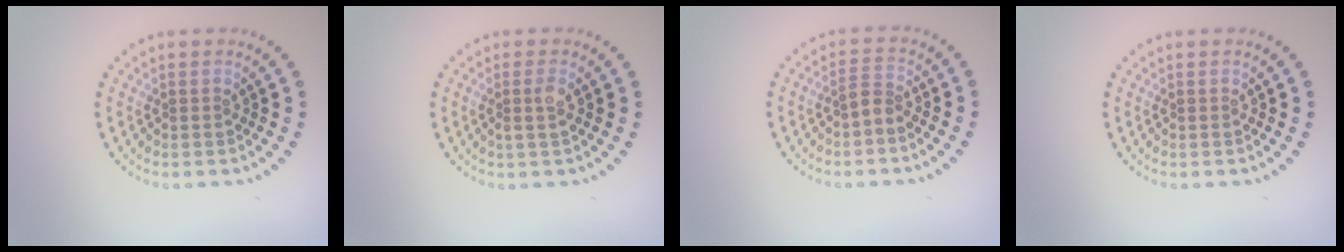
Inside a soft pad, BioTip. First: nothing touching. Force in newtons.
{"total": 1.6, "press": 1.4, "slide": 0.8}
{"total": 1.5, "press": 1.3, "slide": 0.9}
{"total": 0.0}